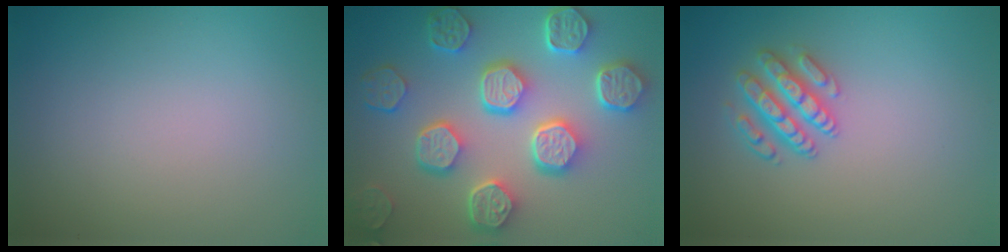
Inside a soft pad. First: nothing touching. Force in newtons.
{"total": 8.3, "press": 6.5, "slide": 5.2}
{"total": 2.9, "press": 2.9, "slide": 0.7}